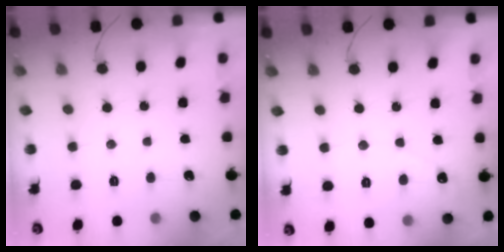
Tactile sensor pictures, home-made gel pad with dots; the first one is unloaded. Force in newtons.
{"total": 2.3, "press": 2.3, "slide": 0.1}